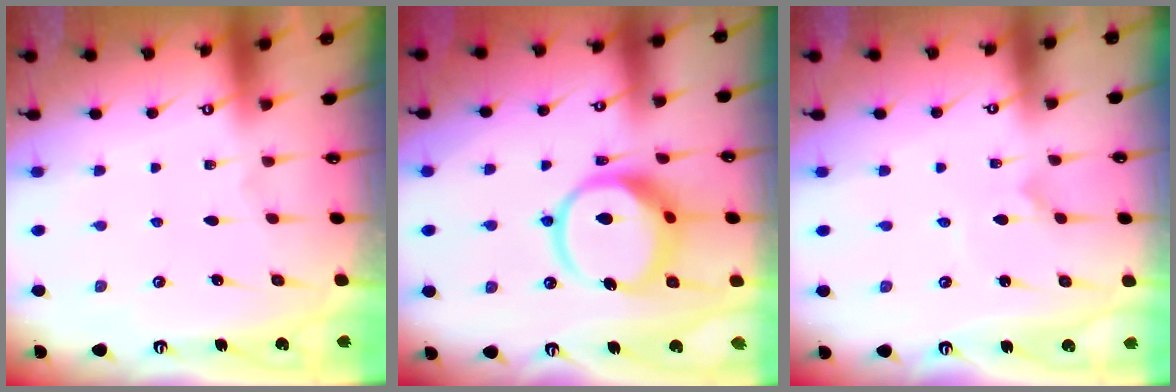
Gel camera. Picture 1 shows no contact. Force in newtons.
{"total": 13.9, "press": 13.9, "slide": 1.6}
{"total": 0.9, "press": 0.9, "slide": 0.1}